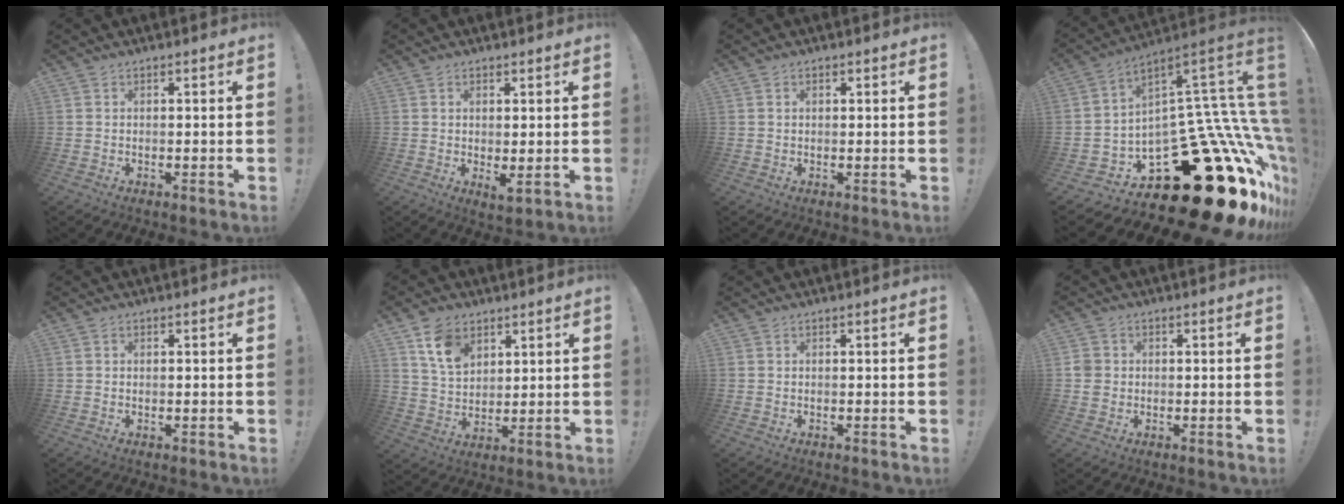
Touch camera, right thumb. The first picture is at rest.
{"total": 3.3, "force": [0.8, 1.2, 3.0], "torque": [-0.028, -0.018, 0.014]}
{"total": 0.9, "force": [0.5, 0.7, 0.4], "torque": [-0.001, -0.001, 0.007]}
{"total": 32.8, "force": [-15.0, 15.9, 24.5], "torque": [-0.215, -0.003, -0.175]}
{"total": 0.6, "force": [0.2, 0.5, 0.2], "torque": [0.005, -0.001, 0.002]}
{"total": 10.5, "force": [6.0, 6.9, 5.1], "torque": [-0.081, -0.023, 0.115]}
{"total": 0.0}
{"total": 3.7, "force": [0.0, 3.4, 1.5], "torque": [-0.031, 0.007, 0.002]}